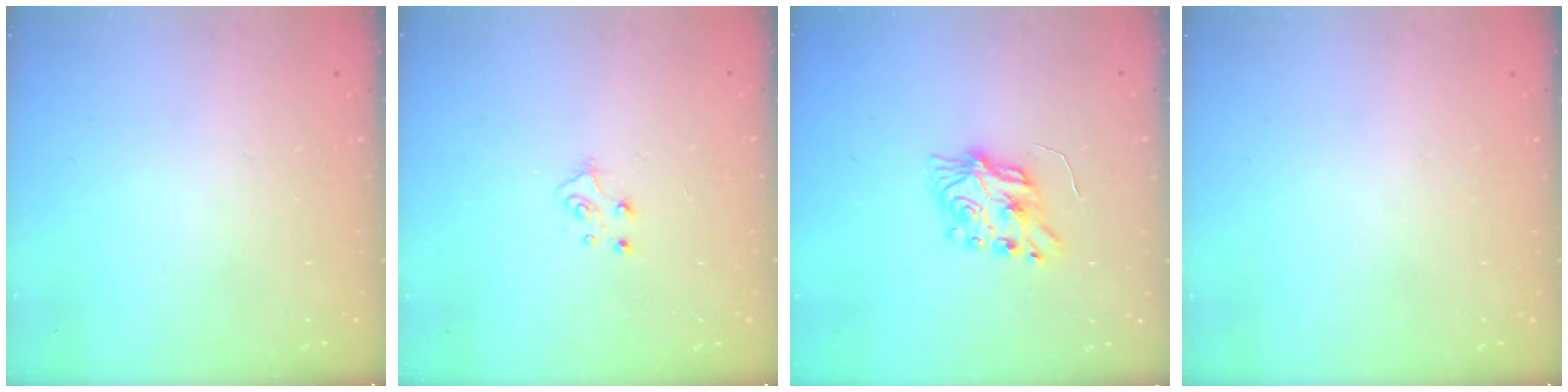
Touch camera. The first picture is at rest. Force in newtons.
{"total": 4.3, "press": 4.3, "slide": 0.4}
{"total": 7.4, "press": 7.3, "slide": 0.7}
{"total": 0.0}